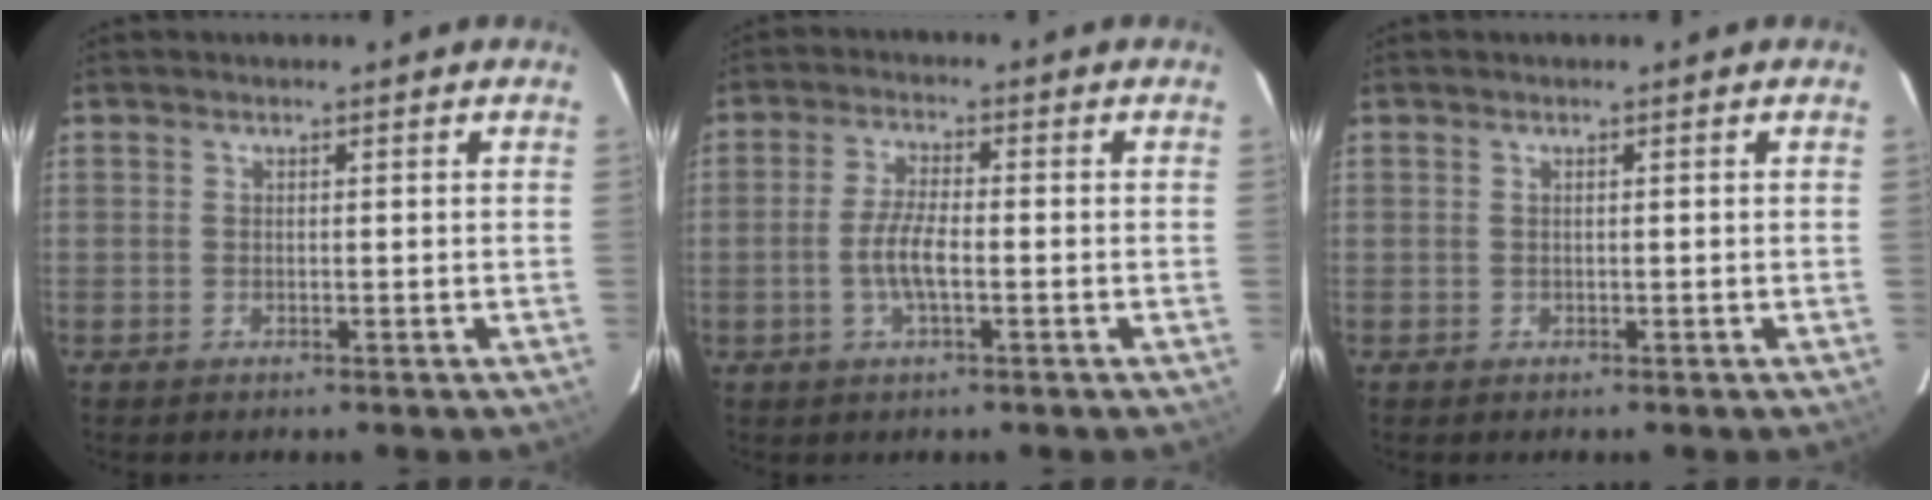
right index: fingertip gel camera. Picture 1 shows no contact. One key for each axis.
{"total": 7.6, "fx": -2.0, "fy": 2.0, "fz": 7.1, "tx": -0.146, "ty": 0.002, "tz": -0.040}
{"total": 0.0}